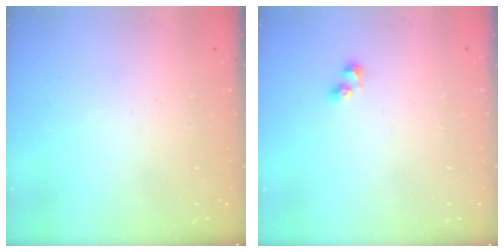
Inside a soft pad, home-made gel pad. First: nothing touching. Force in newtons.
{"total": 3.0, "press": 2.7, "slide": 1.3}